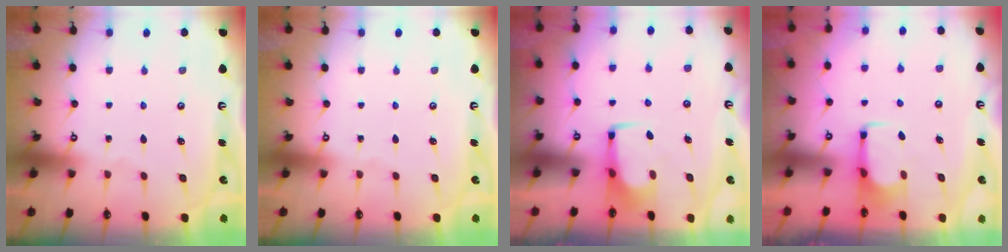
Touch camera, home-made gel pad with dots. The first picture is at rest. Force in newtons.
{"total": 0.0}
{"total": 2.0, "press": 1.9, "slide": 0.6}
{"total": 2.8, "press": 2.8, "slide": 0.5}